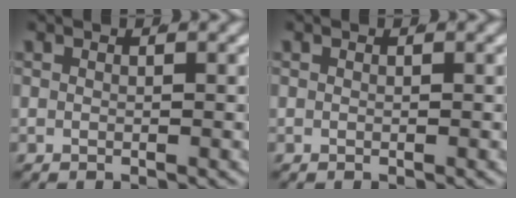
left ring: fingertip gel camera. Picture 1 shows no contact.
{"total": 0.0}